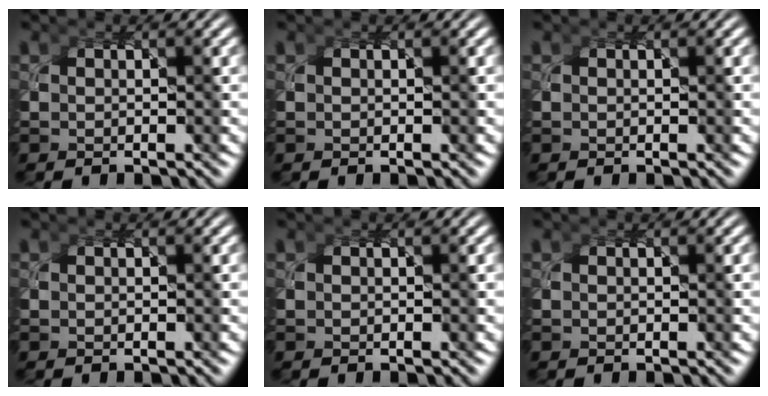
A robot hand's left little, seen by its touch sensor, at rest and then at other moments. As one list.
[{"total": 0.0}, {"total": 0.0}, {"total": 0.0}, {"total": 0.0}, {"total": 0.0}]